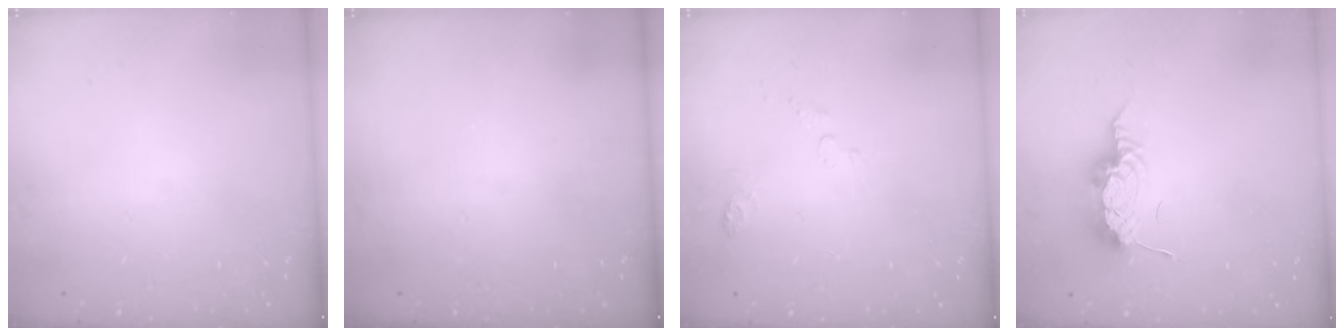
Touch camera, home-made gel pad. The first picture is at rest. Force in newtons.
{"total": 0.0}
{"total": 4.1, "press": 4.0, "slide": 0.8}
{"total": 14.0, "press": 10.6, "slide": 9.1}